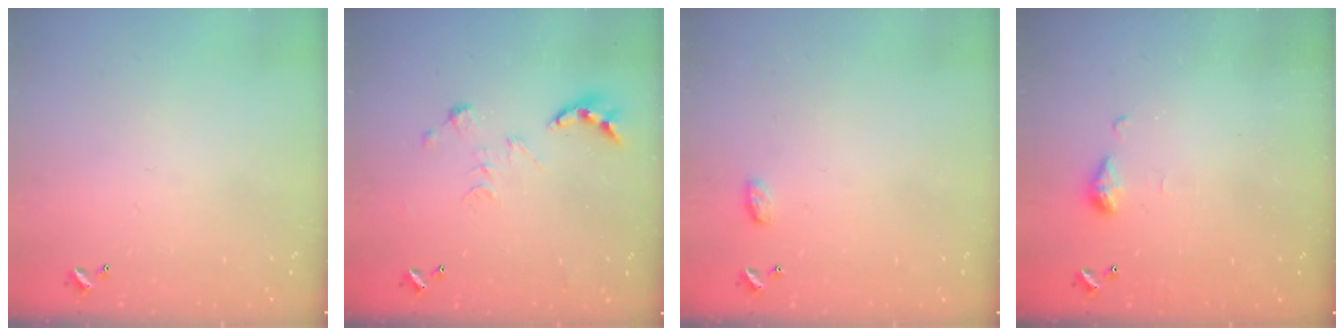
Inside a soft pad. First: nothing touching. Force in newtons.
{"total": 0.0}
{"total": 3.4, "press": 3.4, "slide": 0.5}
{"total": 5.6, "press": 5.5, "slide": 0.7}